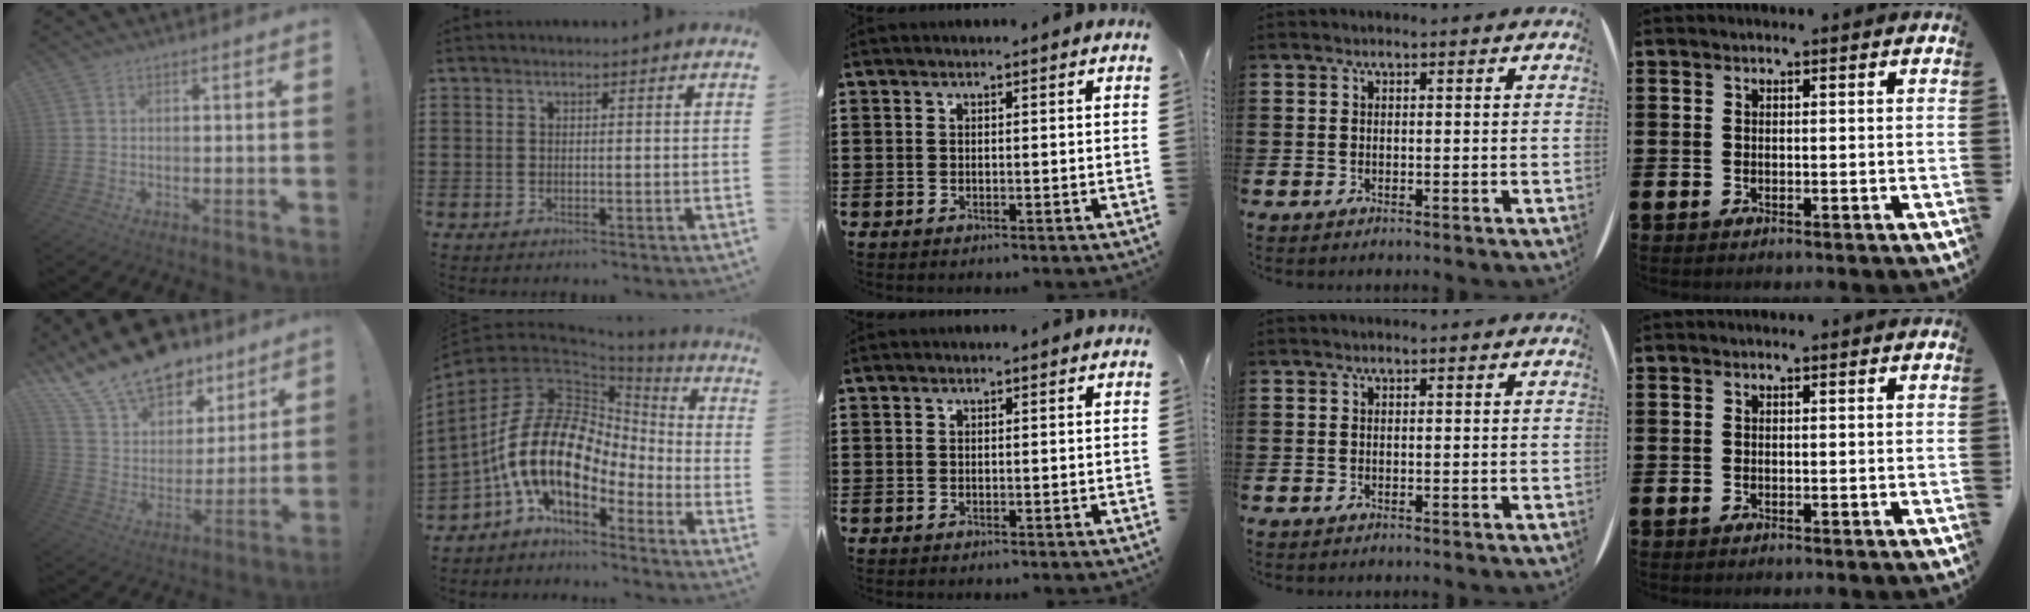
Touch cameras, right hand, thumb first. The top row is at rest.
{"thumb": {"total": 20.5, "force": [15.7, 10.6, 7.8], "torque": [-0.137, -0.105, 0.300]}, "index": {"total": 17.4, "force": [-2.8, 10.6, 13.5], "torque": [-0.306, 0.011, -0.058]}}